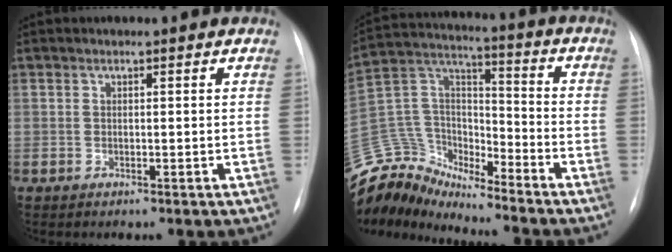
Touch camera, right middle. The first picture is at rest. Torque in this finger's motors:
{"motor_torque": [0.27, -0.30, 0.03, -0.02]}